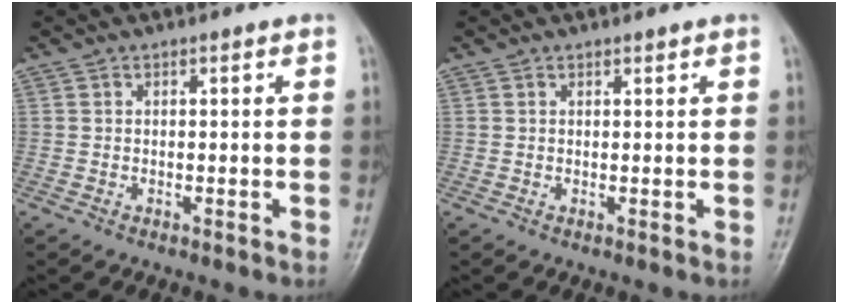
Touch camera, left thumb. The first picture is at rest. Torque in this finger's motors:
{"motor_torque": [-0.17, -0.09, -0.28, 0.16, 0.06]}